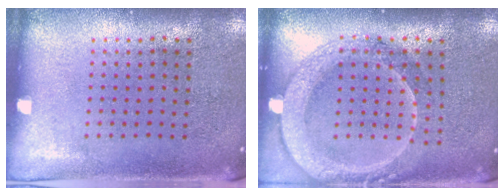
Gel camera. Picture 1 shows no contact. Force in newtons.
{"total": 2.0, "press": 1.8, "slide": 0.7}